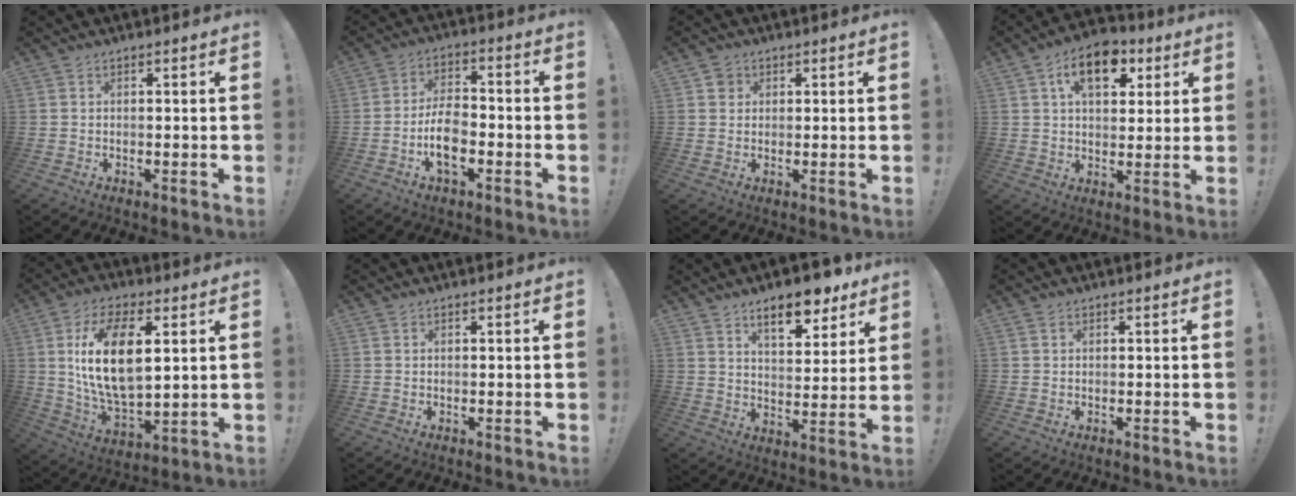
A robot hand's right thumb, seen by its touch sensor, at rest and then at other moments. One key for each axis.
{"total": 9.8, "fx": -3.5, "fy": 5.3, "fz": 7.5, "tx": -0.144, "ty": 0.007, "tz": -0.064}
{"total": 3.0, "fx": 1.3, "fy": 2.6, "fz": 0.6, "tx": -0.001, "ty": 0.000, "tz": 0.021}
{"total": 13.2, "fx": 5.6, "fy": 7.8, "fz": 9.0, "tx": -0.127, "ty": -0.011, "tz": 0.101}
{"total": 18.5, "fx": 4.9, "fy": 9.3, "fz": 15.2, "tx": -0.296, "ty": -0.018, "tz": 0.076}
{"total": 0.0}
{"total": 12.0, "fx": 8.4, "fy": 4.3, "fz": 7.4, "tx": -0.103, "ty": -0.051, "tz": 0.141}
{"total": 0.6, "fx": 0.3, "fy": 0.5, "fz": 0.1, "tx": 0.007, "ty": -0.001, "tz": 0.005}